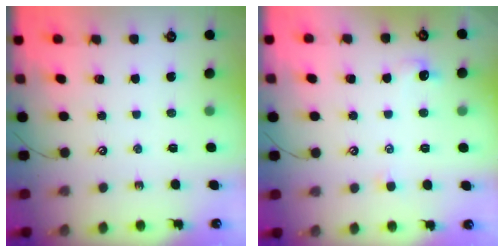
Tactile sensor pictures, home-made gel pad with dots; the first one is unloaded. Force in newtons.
{"total": 1.0, "press": 0.7, "slide": 0.7}